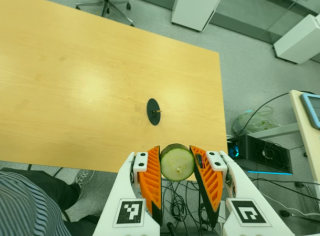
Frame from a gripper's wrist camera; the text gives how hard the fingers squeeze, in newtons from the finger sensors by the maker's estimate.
{"total": 10.2, "left": 9.7, "right": 10.6}